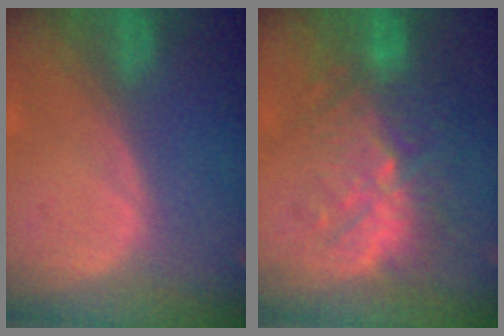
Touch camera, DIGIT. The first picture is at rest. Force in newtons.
{"total": 9.2, "press": 9.0, "slide": 1.8}